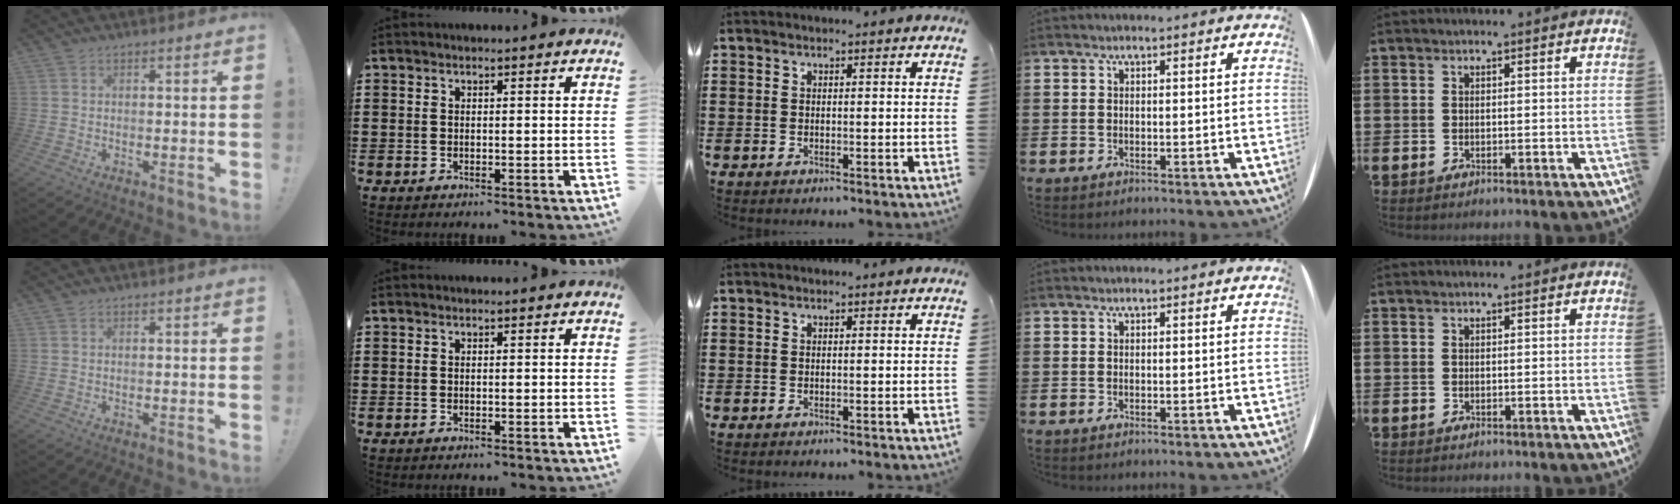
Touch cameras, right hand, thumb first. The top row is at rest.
{}